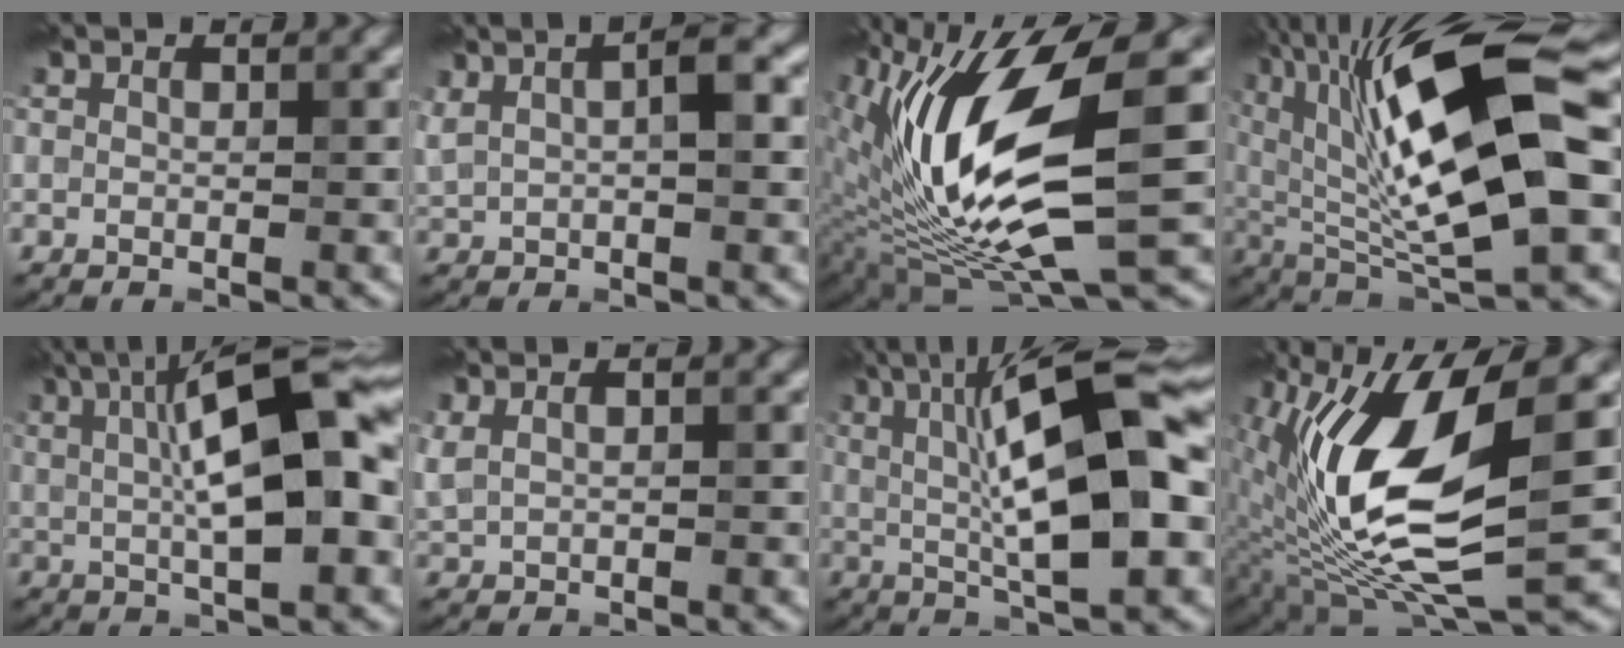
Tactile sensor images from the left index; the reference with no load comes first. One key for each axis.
{"total": 4.3, "fx": 1.3, "fy": 1.3, "fz": 3.8, "tx": -0.073, "ty": 0.012, "tz": 0.022}
{"total": 14.0, "fx": 0.9, "fy": 4.7, "fz": 13.1, "tx": -0.257, "ty": -0.012, "tz": 0.013}
{"total": 16.3, "fx": 3.5, "fy": 5.0, "fz": 15.1, "tx": -0.266, "ty": 0.008, "tz": 0.056}
{"total": 11.5, "fx": 2.2, "fy": 2.6, "fz": 11.0, "tx": -0.157, "ty": 0.021, "tz": 0.032}
{"total": 1.5, "fx": 1.0, "fy": 0.6, "fz": 0.9, "tx": -0.021, "ty": 0.002, "tz": 0.023}
{"total": 13.5, "fx": 1.2, "fy": 3.2, "fz": 13.1, "tx": -0.194, "ty": 0.024, "tz": 0.012}
{"total": 14.2, "fx": 0.3, "fy": 5.2, "fz": 13.2, "tx": -0.260, "ty": -0.014, "tz": 0.002}